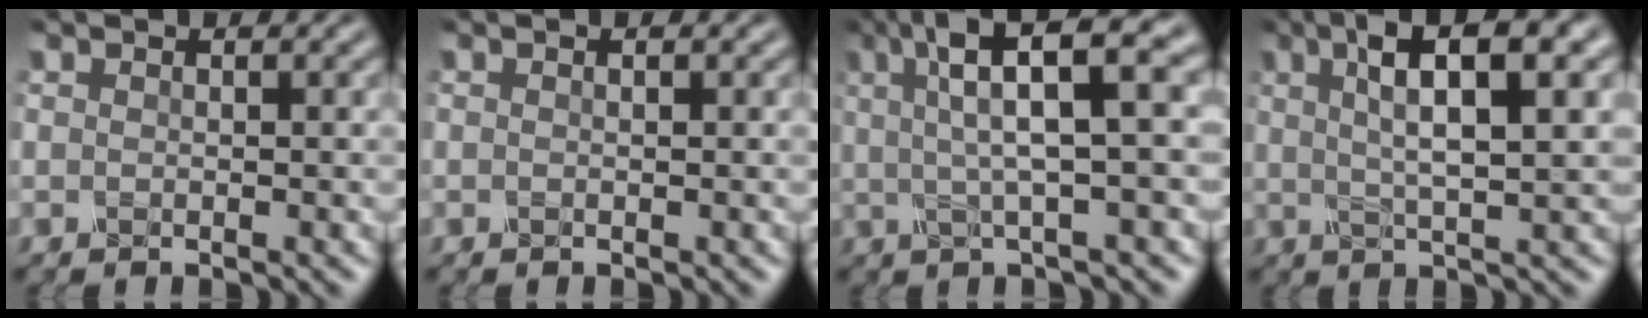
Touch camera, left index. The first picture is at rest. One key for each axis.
{"total": 0.9, "fx": 0.3, "fy": 0.4, "fz": 0.8, "tx": -0.001, "ty": -0.002, "tz": -0.005}
{"total": 8.8, "fx": 3.3, "fy": 2.0, "fz": 8.0, "tx": -0.118, "ty": 0.029, "tz": 0.054}
{"total": 7.9, "fx": 2.8, "fy": 1.8, "fz": 7.1, "tx": -0.120, "ty": 0.014, "tz": 0.053}